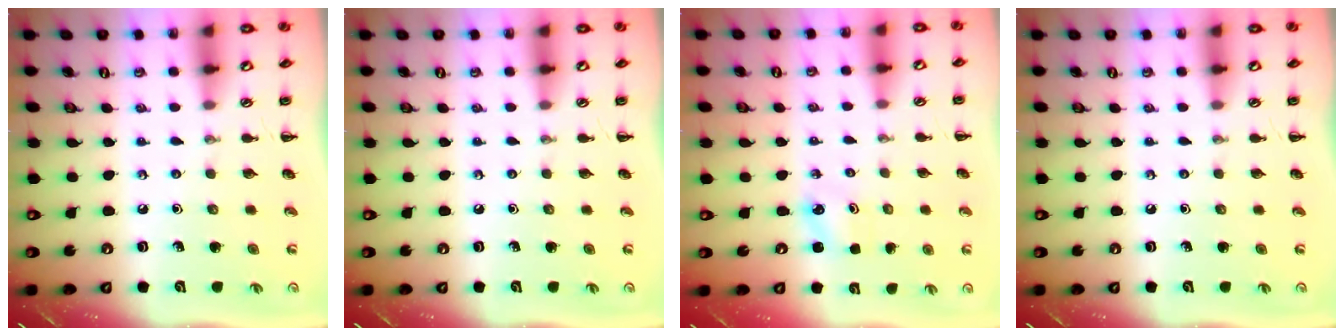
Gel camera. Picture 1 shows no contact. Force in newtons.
{"total": 0.0}
{"total": 2.3, "press": 2.2, "slide": 0.7}
{"total": 0.0}